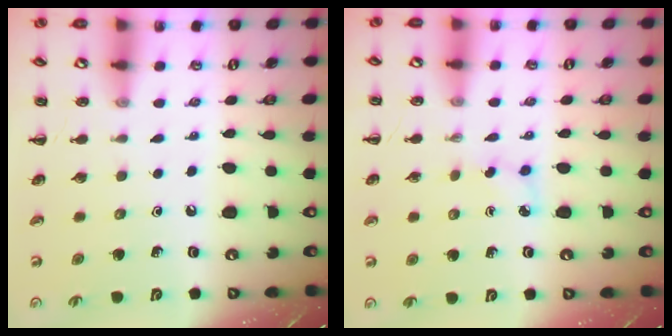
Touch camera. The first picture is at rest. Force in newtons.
{"total": 3.2, "press": 3.1, "slide": 1.0}